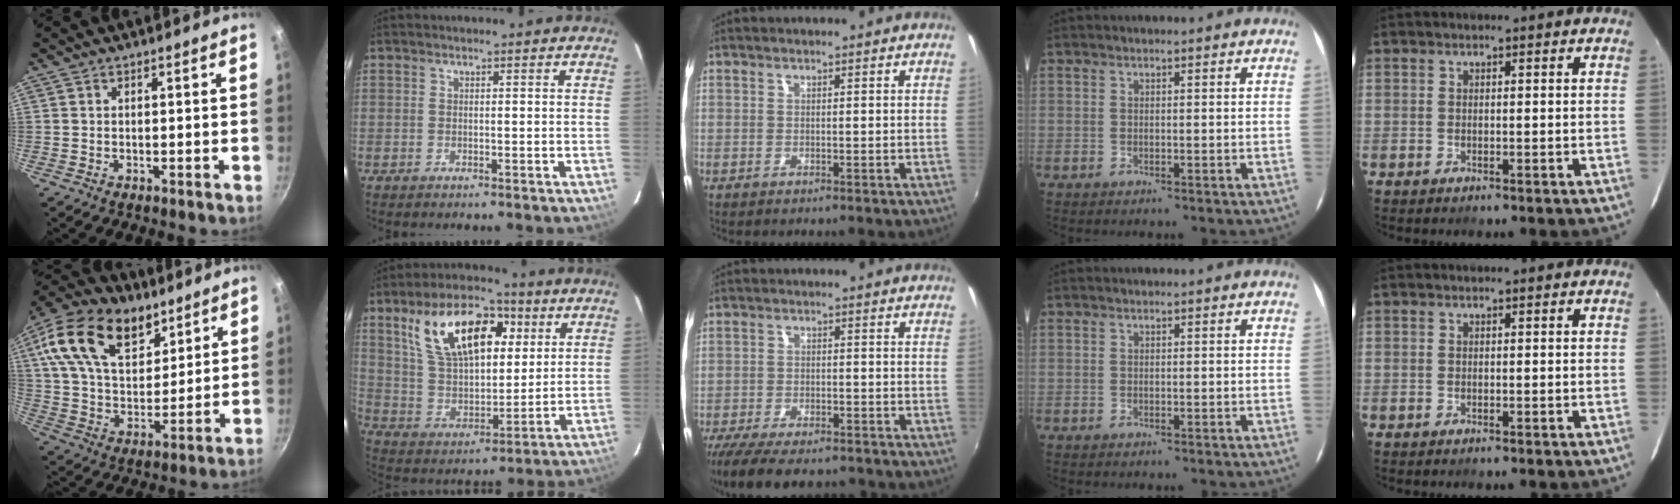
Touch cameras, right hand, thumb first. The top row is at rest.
{"thumb": {"total": 22.0, "force": [11.2, 13.4, 13.3], "torque": [-0.215, -0.030, 0.192]}, "index": {"total": 19.6, "force": [8.1, 10.3, 14.7], "torque": [-0.269, 0.033, 0.150]}, "middle": {"total": 14.0, "force": [-11.6, 3.8, 6.8], "torque": [-0.146, -0.036, -0.186]}}